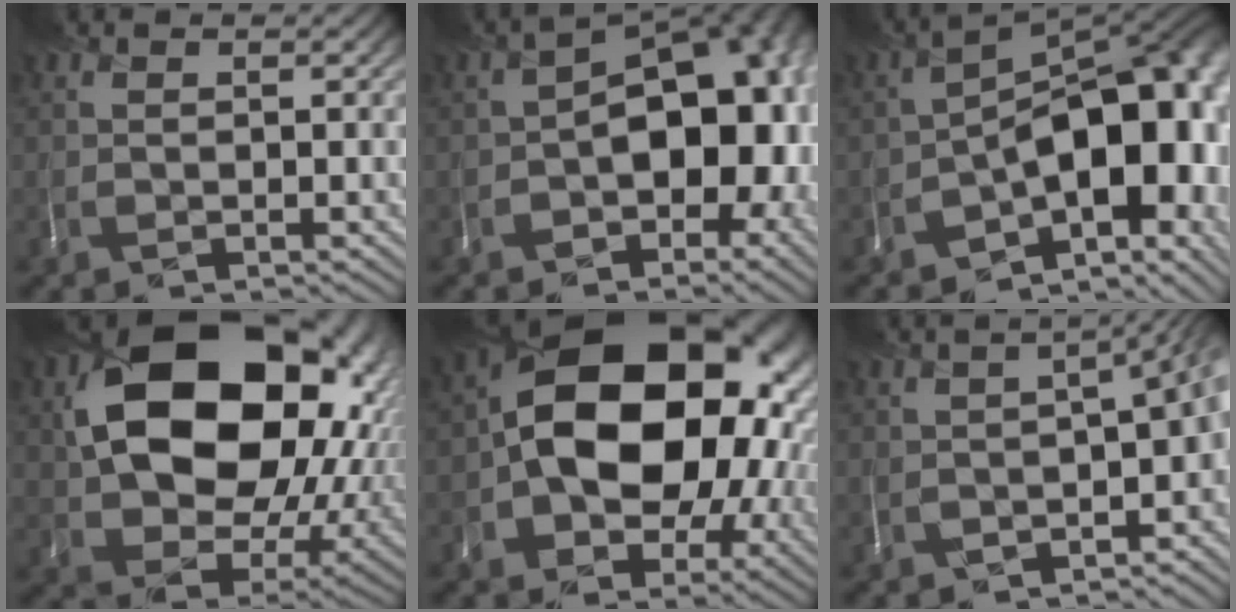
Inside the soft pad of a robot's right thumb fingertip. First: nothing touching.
{"total": 12.5, "force": [-2.1, 7.7, 9.6], "torque": [-0.124, -0.017, -0.024]}
{"total": 16.4, "force": [-4.9, 9.1, 12.8], "torque": [-0.148, -0.020, -0.059]}
{"total": 18.5, "force": [3.7, 13.8, 11.7], "torque": [-0.230, -0.040, 0.113]}
{"total": 18.4, "force": [0.2, 12.7, 13.2], "torque": [-0.204, -0.019, 0.013]}
{"total": 6.3, "force": [-2.2, 2.3, 5.4], "torque": [-0.063, -0.014, -0.027]}